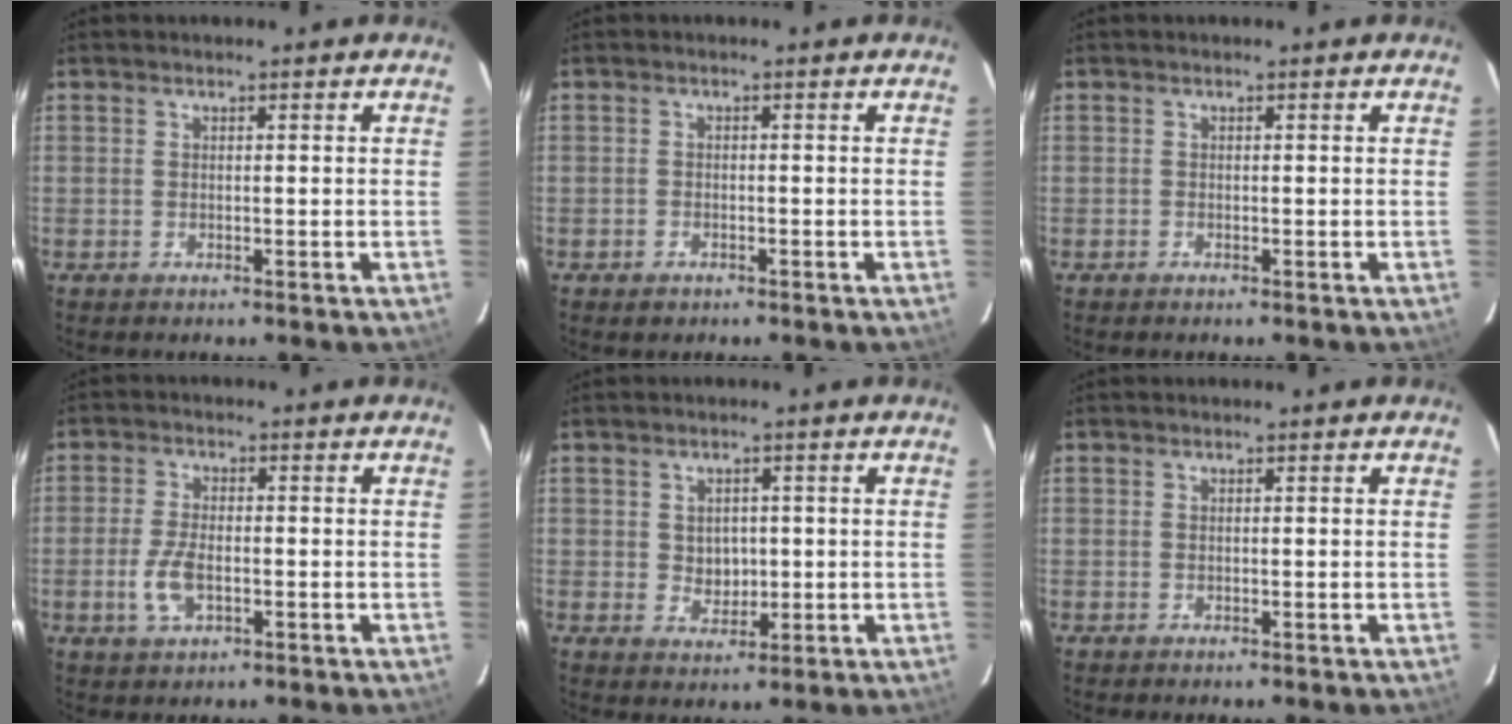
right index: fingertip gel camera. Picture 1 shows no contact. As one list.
[{"total": 1.5, "force": [-1.1, 1.0, 0.3], "torque": [-0.007, 0.000, -0.015]}, {"total": 0.0}, {"total": 5.6, "force": [-1.7, 2.7, 4.6], "torque": [-0.102, -0.002, -0.031]}, {"total": 3.7, "force": [0.3, 3.2, 1.7], "torque": [-0.028, 0.005, 0.009]}, {"total": 0.0}]